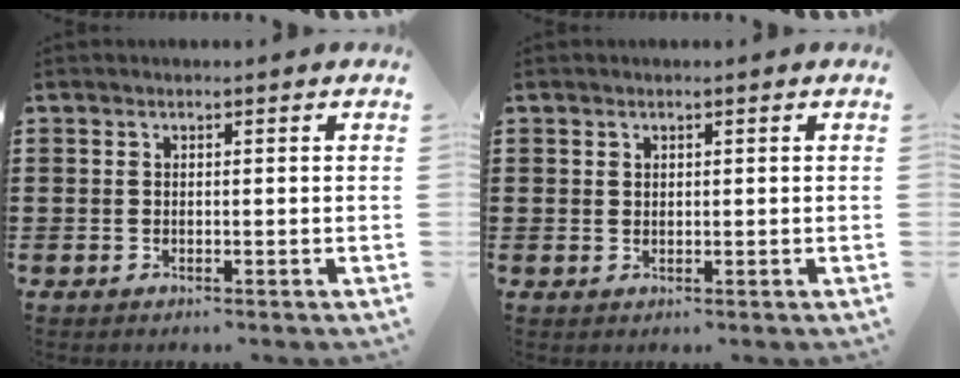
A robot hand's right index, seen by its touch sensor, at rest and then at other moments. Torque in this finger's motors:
{"motor_torque": [-0.27, 0.23, -0.04, -0.01]}